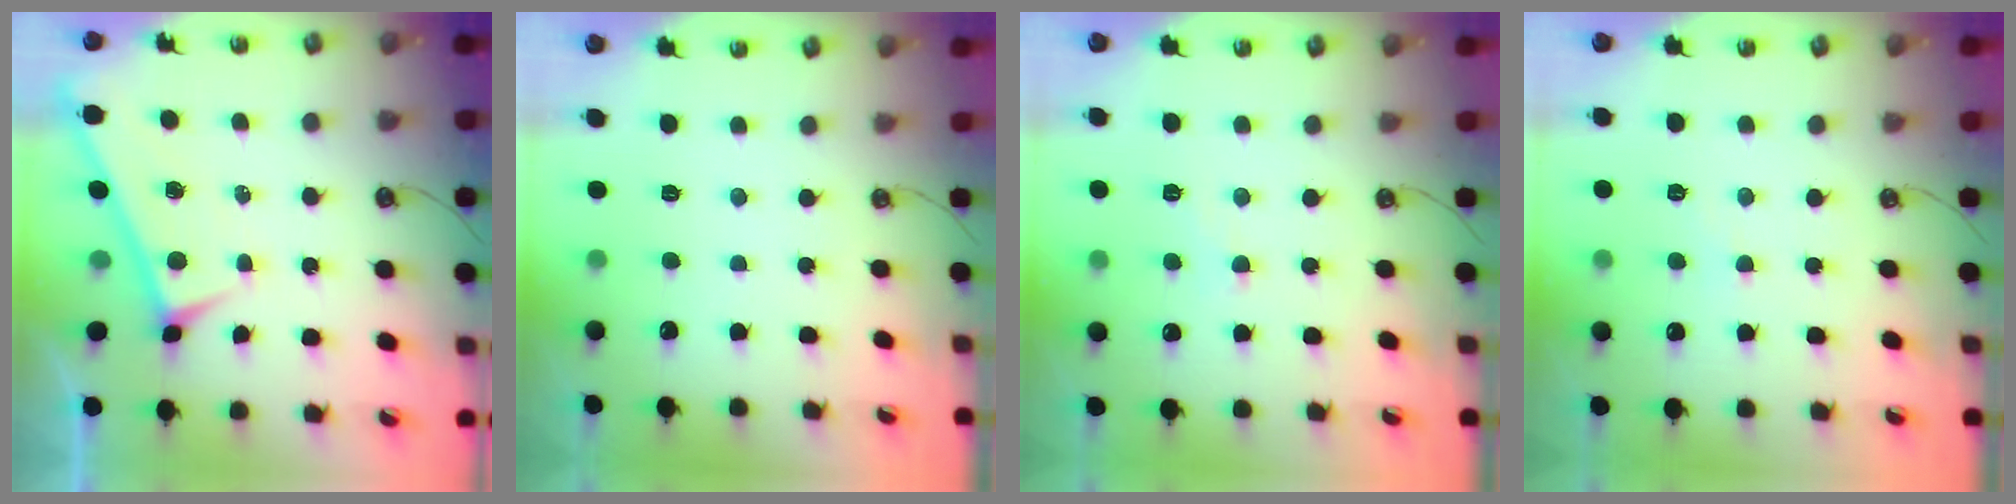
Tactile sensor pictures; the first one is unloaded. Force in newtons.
{"total": 0.0}
{"total": 1.4, "press": 1.3, "slide": 0.6}
{"total": 0.6, "press": 0.3, "slide": 0.6}